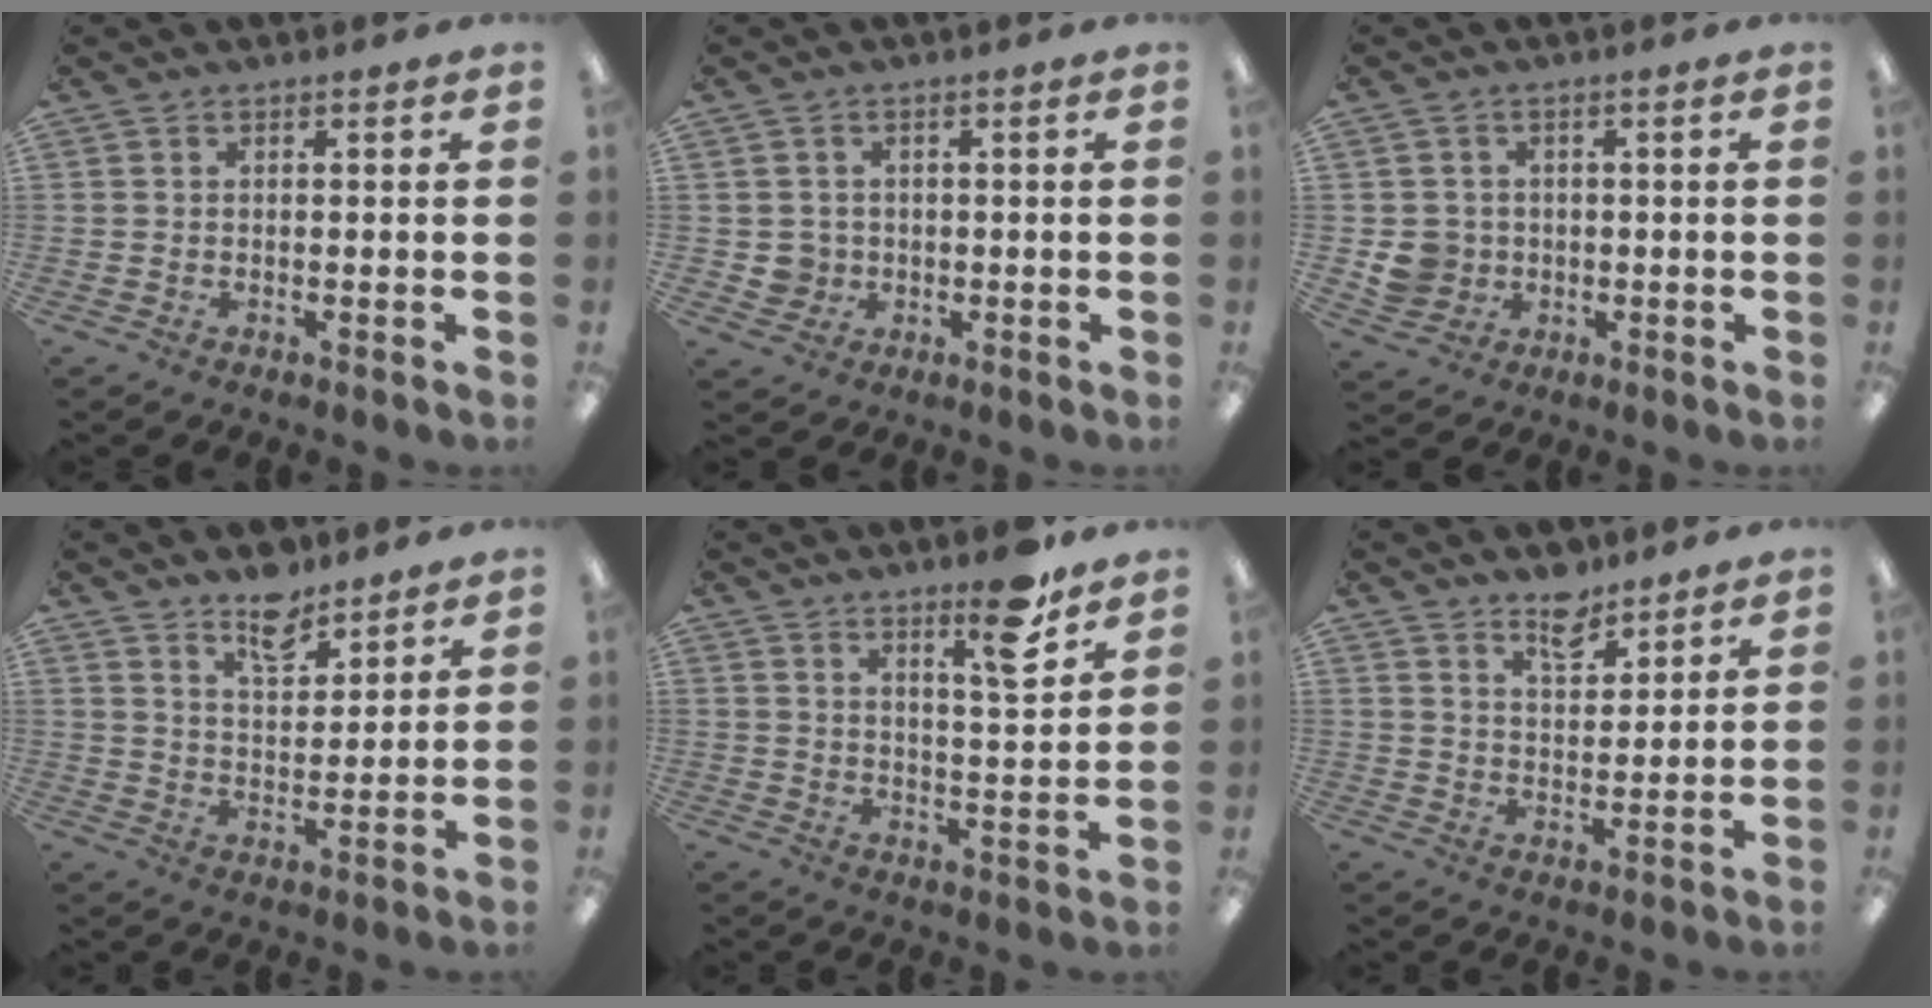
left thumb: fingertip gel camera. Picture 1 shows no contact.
{"total": 3.5, "force": [0.1, 3.5, 0.4], "torque": [-0.006, 0.003, 0.002]}
{"total": 5.6, "force": [-0.1, 5.4, 1.3], "torque": [-0.025, 0.007, 0.002]}
{"total": 8.4, "force": [6.9, 3.7, 3.2], "torque": [-0.035, -0.044, 0.120]}
{"total": 10.7, "force": [7.5, 2.0, 7.3], "torque": [-0.104, -0.045, 0.118]}
{"total": 7.2, "force": [5.8, 3.4, 2.6], "torque": [-0.027, -0.035, 0.102]}